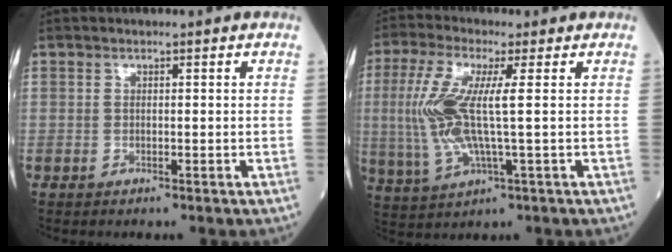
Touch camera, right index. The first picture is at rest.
{"total": 10.4, "force": [0.8, 1.5, 10.3], "torque": [-0.245, 0.000, 0.013]}